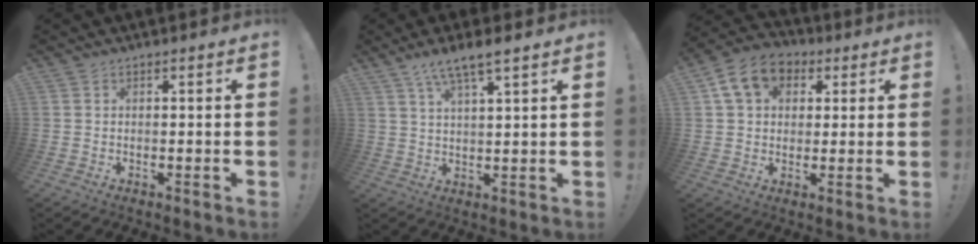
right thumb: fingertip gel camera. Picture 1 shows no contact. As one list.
[{"total": 6.5, "force": [4.8, 0.5, 4.4], "torque": [-0.078, -0.023, 0.081]}, {"total": 12.0, "force": [4.6, 9.1, 6.4], "torque": [-0.102, -0.005, 0.091]}]